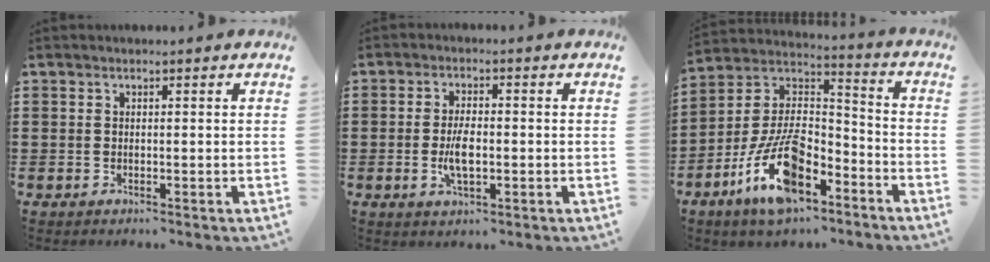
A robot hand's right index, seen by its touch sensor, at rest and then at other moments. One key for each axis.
{"total": 4.7, "fx": -0.9, "fy": 1.9, "fz": 4.2, "tx": -0.095, "ty": -0.003, "tz": -0.020}
{"total": 14.2, "fx": -7.9, "fy": 5.9, "fz": 10.1, "tx": -0.211, "ty": 0.018, "tz": -0.147}